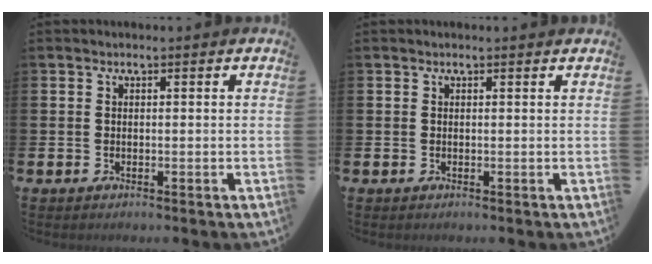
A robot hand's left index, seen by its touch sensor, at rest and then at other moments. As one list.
[{"total": 0.0}]